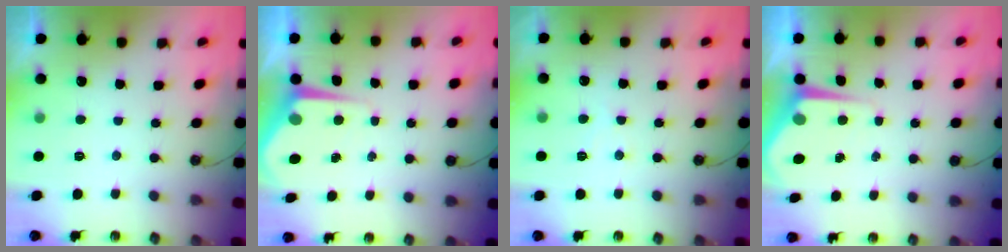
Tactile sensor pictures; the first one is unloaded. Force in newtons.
{"total": 6.8, "press": 6.7, "slide": 0.4}
{"total": 5.5, "press": 5.5, "slide": 0.9}
{"total": 6.8, "press": 6.7, "slide": 0.4}